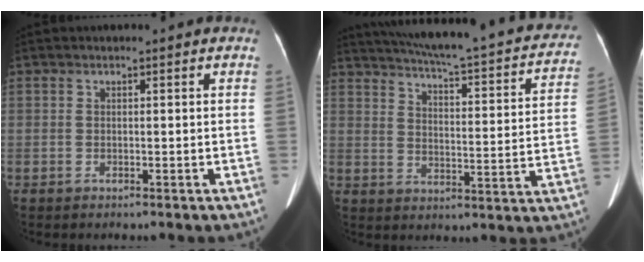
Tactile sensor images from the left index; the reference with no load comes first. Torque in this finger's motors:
{"motor_torque": [0.74, -1.40, 0.01, 0.00]}